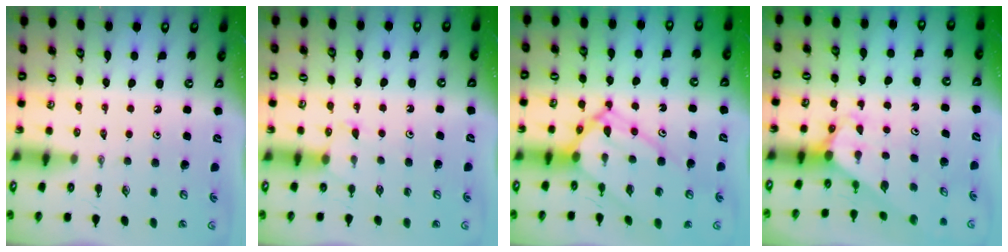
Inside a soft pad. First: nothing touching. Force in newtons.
{"total": 5.6, "press": 5.6, "slide": 0.5}
{"total": 14.7, "press": 14.7, "slide": 1.3}
{"total": 2.8, "press": 2.8, "slide": 0.2}